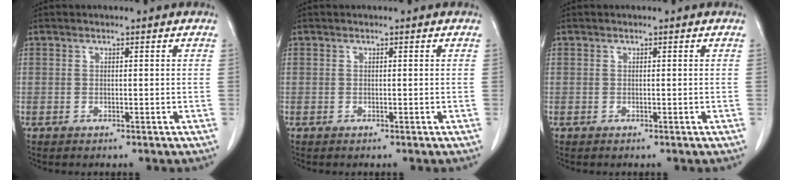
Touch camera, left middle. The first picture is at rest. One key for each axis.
{"total": 0.0}
{"total": 0.0}